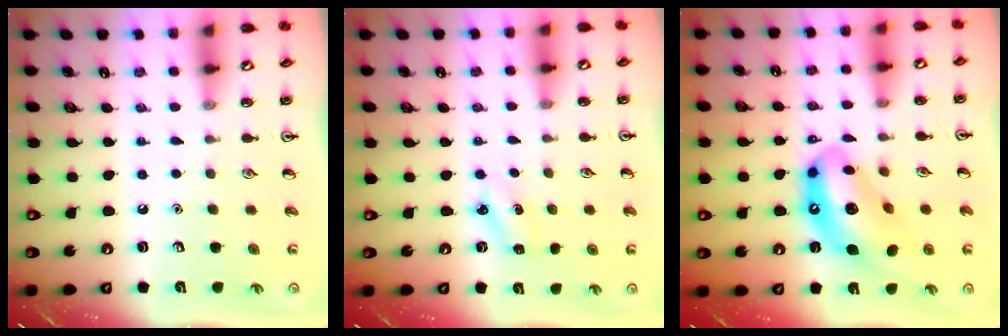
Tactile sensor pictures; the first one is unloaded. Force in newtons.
{"total": 2.9, "press": 2.7, "slide": 0.9}
{"total": 14.9, "press": 14.1, "slide": 4.7}